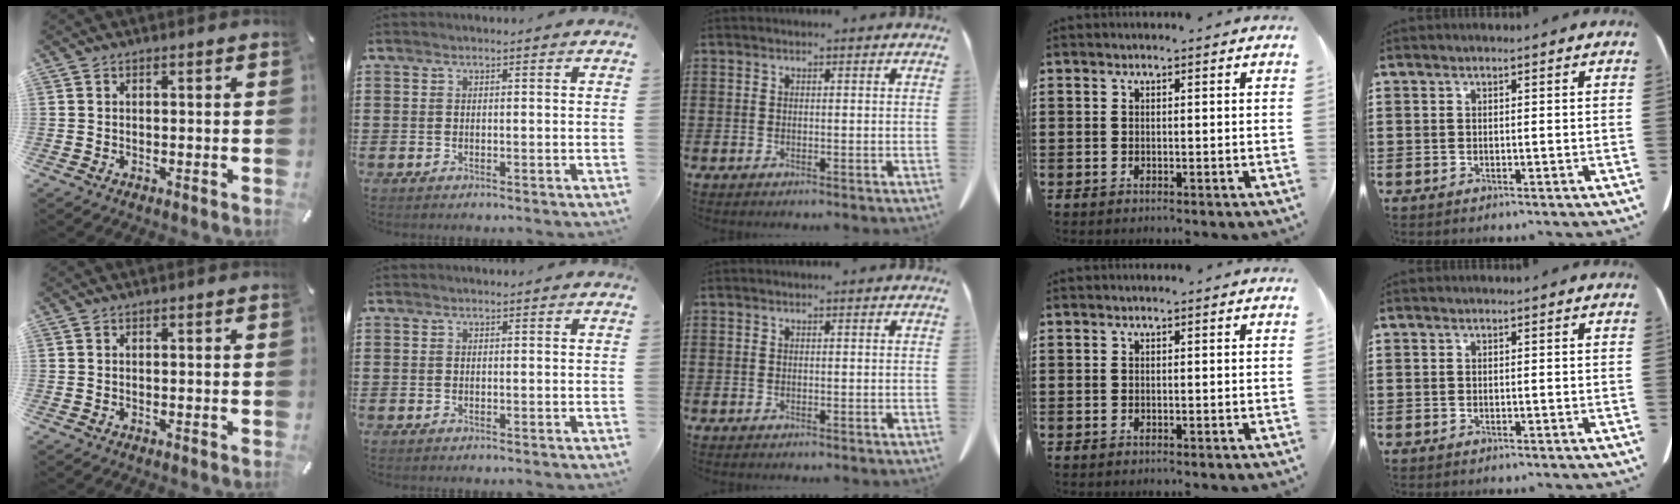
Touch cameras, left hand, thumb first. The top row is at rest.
{}